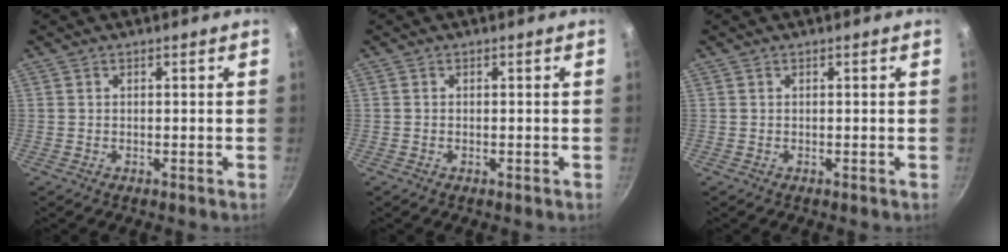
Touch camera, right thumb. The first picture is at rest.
{"total": 0.0}
{"total": 0.0}